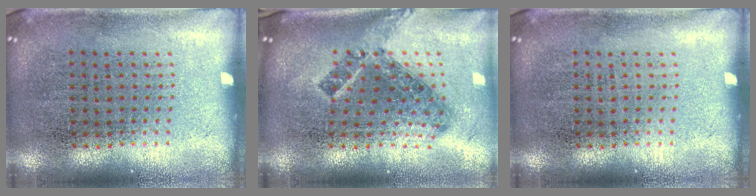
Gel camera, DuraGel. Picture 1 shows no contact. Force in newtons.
{"total": 1.5, "press": 1.1, "slide": 1.1}
{"total": 0.0}